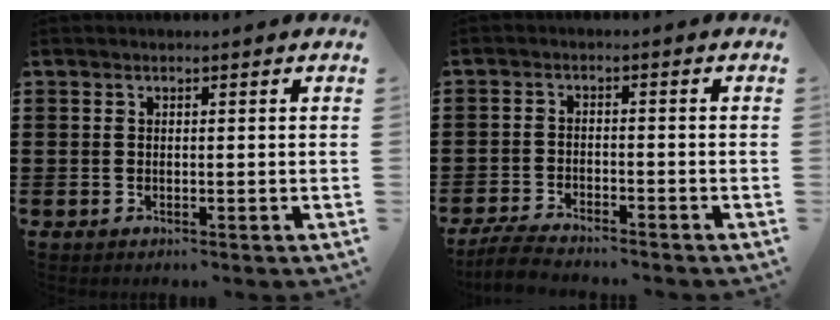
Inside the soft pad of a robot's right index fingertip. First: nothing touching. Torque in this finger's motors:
{"motor_torque": [-0.28, 0.27, 0.02, 0.00]}